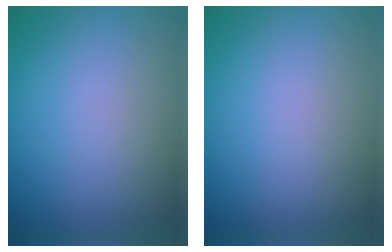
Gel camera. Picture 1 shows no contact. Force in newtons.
{"total": 0.0}